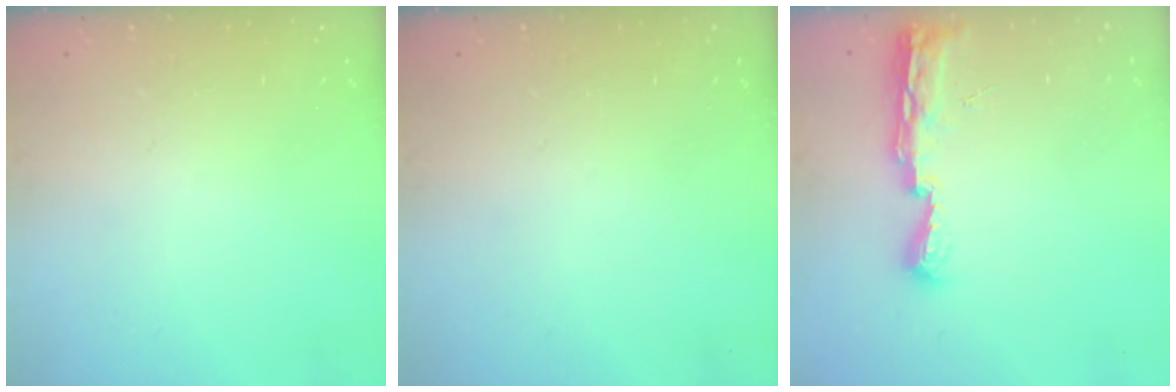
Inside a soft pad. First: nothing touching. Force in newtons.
{"total": 0.0}
{"total": 9.3, "press": 9.3, "slide": 0.5}